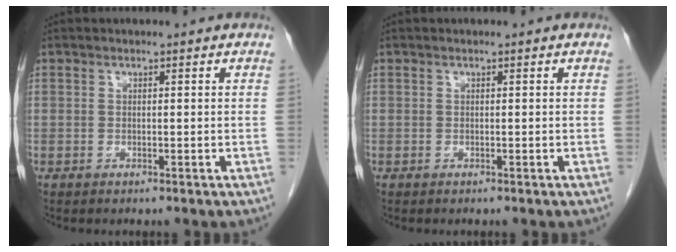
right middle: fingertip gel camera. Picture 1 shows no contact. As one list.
[{"total": 0.0}]